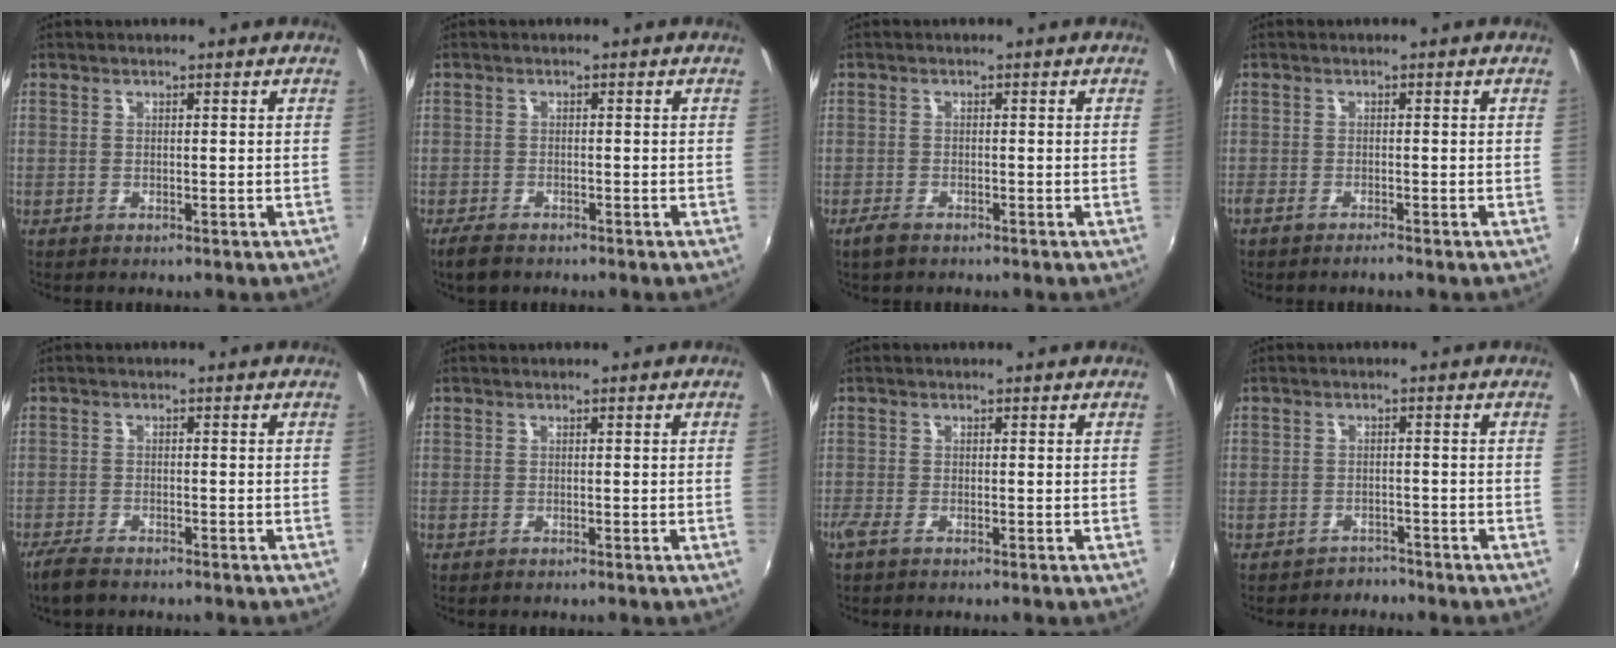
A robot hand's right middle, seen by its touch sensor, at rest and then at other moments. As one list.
[{"total": 3.6, "force": [-2.8, 1.3, 1.8], "torque": [-0.048, -0.010, -0.054]}, {"total": 2.4, "force": [-1.9, 0.9, 1.3], "torque": [-0.034, -0.004, -0.037]}, {"total": 1.8, "force": [-1.6, -0.1, 0.7], "torque": [-0.020, -0.008, -0.031]}, {"total": 4.2, "force": [-3.5, 1.1, 2.0], "torque": [-0.058, -0.012, -0.069]}, {"total": 0.5, "force": [0.1, -0.3, 0.5], "torque": [-0.002, -0.005, 0.000]}, {"total": 1.4, "force": [-0.9, -0.1, 1.1], "torque": [-0.025, -0.007, -0.021]}, {"total": 2.4, "force": [-2.0, 1.1, -0.5], "torque": [0.006, 0.010, -0.031]}]